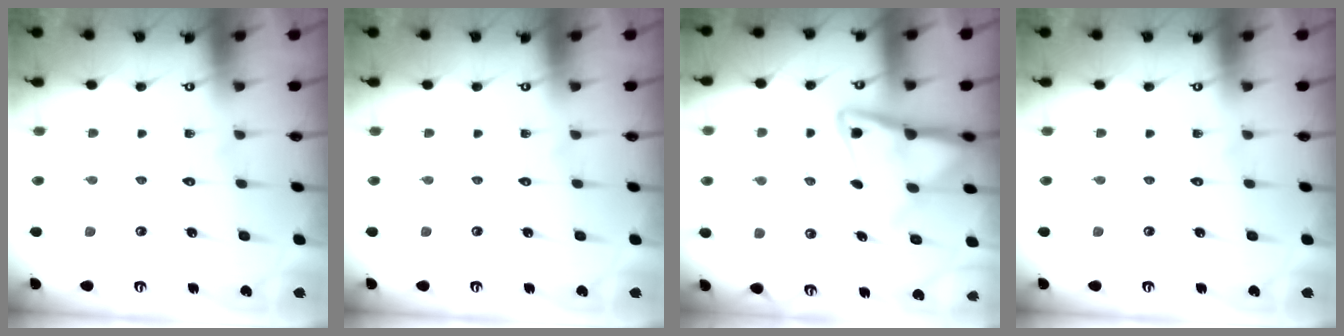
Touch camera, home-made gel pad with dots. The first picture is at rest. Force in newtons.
{"total": 0.0}
{"total": 9.6, "press": 9.5, "slide": 1.1}
{"total": 0.0}